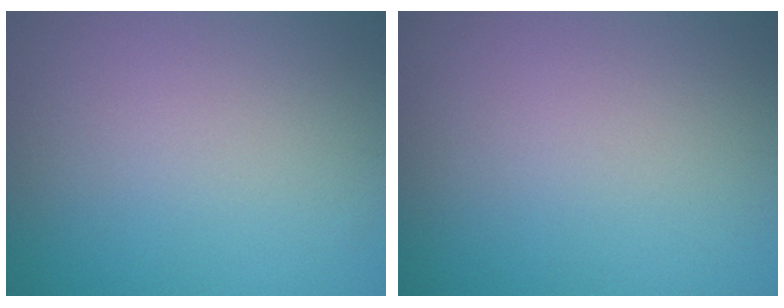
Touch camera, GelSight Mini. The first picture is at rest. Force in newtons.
{"total": 0.0}